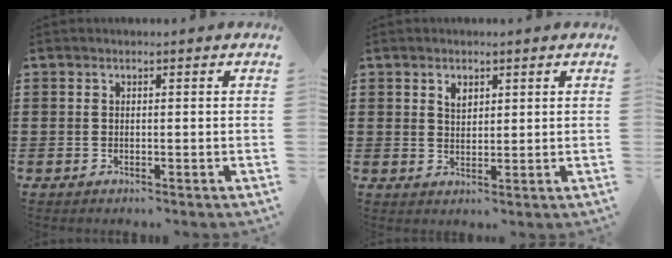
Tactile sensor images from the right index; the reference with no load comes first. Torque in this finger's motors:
{"motor_torque": [0.02, -0.02, 0.01, 0.03]}